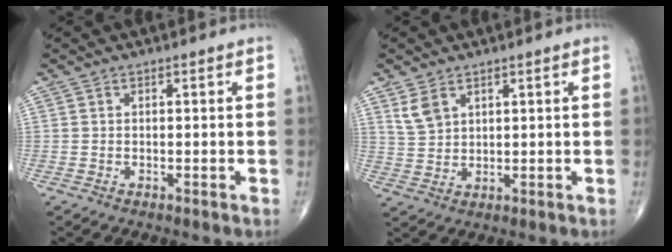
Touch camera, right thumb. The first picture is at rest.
{"total": 4.2, "force": [2.5, 2.6, 2.2], "torque": [-0.040, -0.009, 0.059]}